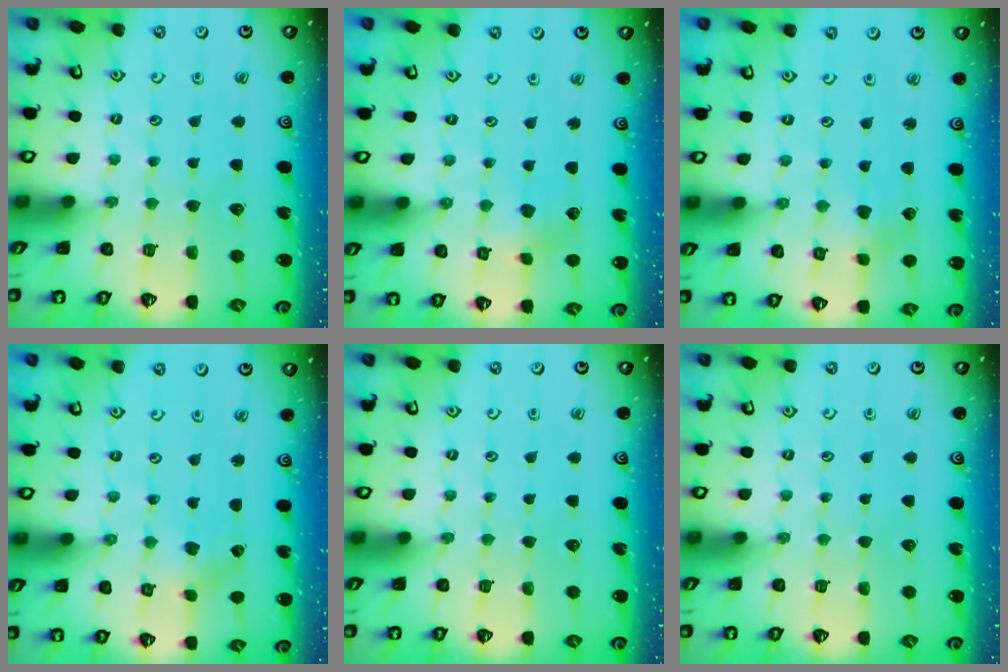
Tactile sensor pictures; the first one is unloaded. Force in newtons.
{"total": 3.1, "press": 3.1, "slide": 0.6}
{"total": 2.7, "press": 2.7, "slide": 0.4}
{"total": 1.4, "press": 1.4, "slide": 0.1}
{"total": 0.0}
{"total": 0.0}